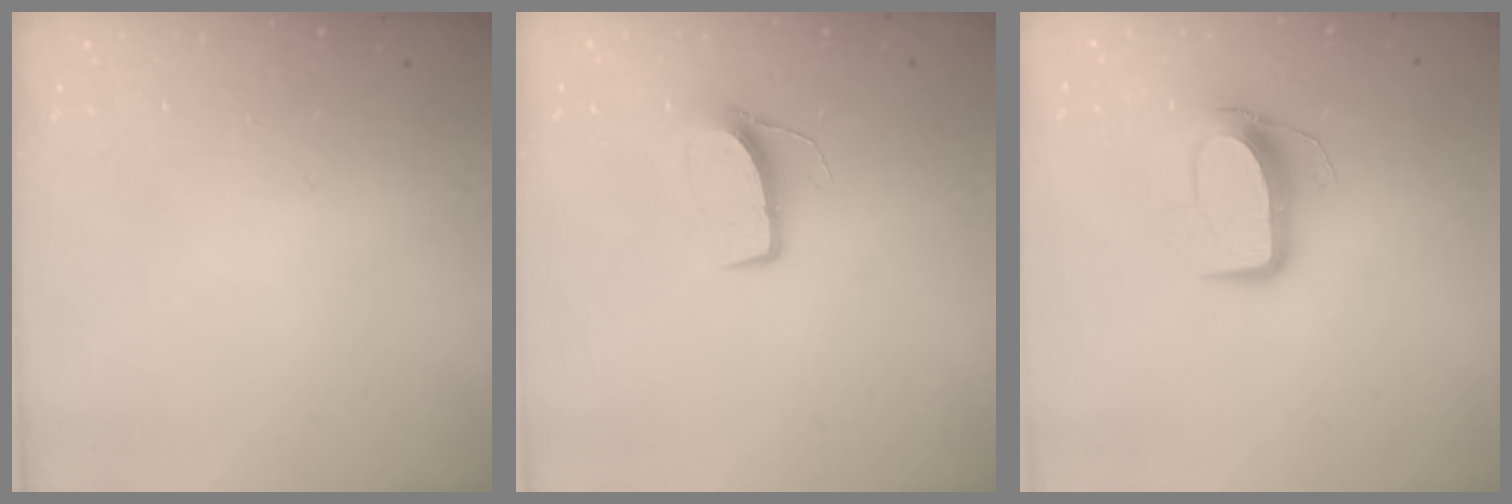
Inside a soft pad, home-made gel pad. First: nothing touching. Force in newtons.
{"total": 7.8, "press": 7.8, "slide": 0.5}
{"total": 10.5, "press": 10.5, "slide": 0.3}